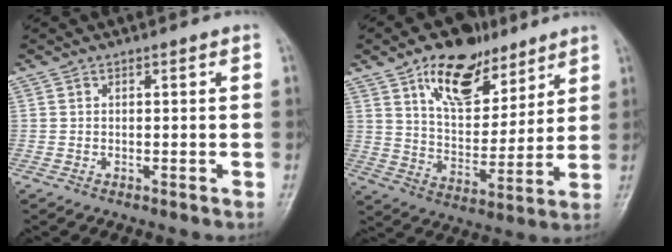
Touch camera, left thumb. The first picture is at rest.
{"total": 12.6, "force": [7.5, 8.1, 6.0], "torque": [-0.048, -0.037, 0.119]}